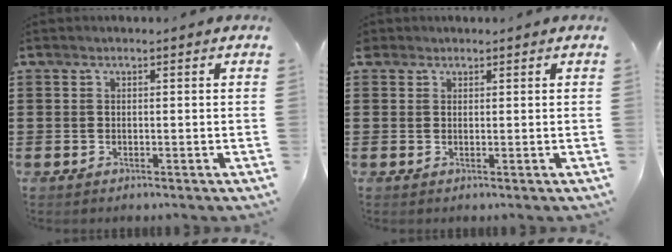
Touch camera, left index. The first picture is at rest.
{"total": 1.1, "force": [0.8, 0.6, 0.1], "torque": [-0.005, 0.005, 0.016]}